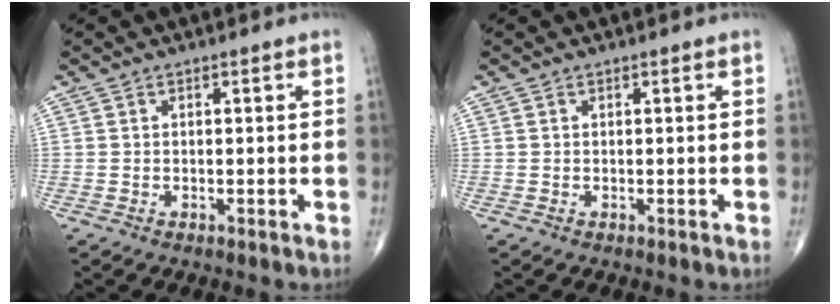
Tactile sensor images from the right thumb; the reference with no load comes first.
{"total": 0.0}